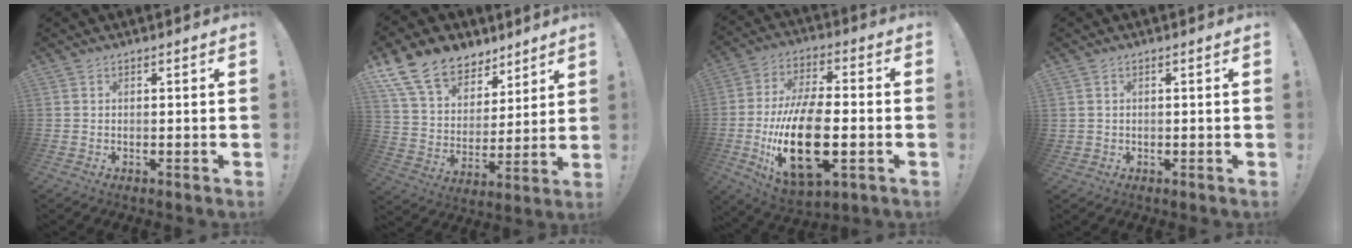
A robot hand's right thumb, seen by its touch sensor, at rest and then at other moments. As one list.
[{"total": 15.8, "force": [11.2, 9.5, 5.7], "torque": [-0.112, -0.073, 0.216]}, {"total": 23.0, "force": [-4.7, 11.0, 19.7], "torque": [-0.381, 0.008, -0.071]}, {"total": 1.3, "force": [0.5, 1.1, 0.3], "torque": [0.000, -0.003, 0.009]}]